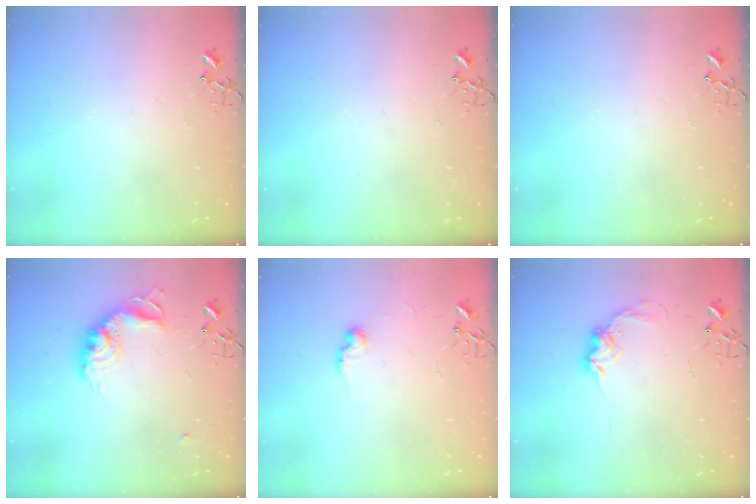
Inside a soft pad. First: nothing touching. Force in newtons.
{"total": 0.0}
{"total": 0.0}
{"total": 14.7, "press": 14.7, "slide": 0.8}
{"total": 7.5, "press": 7.5, "slide": 0.5}
{"total": 10.0, "press": 10.0, "slide": 0.6}